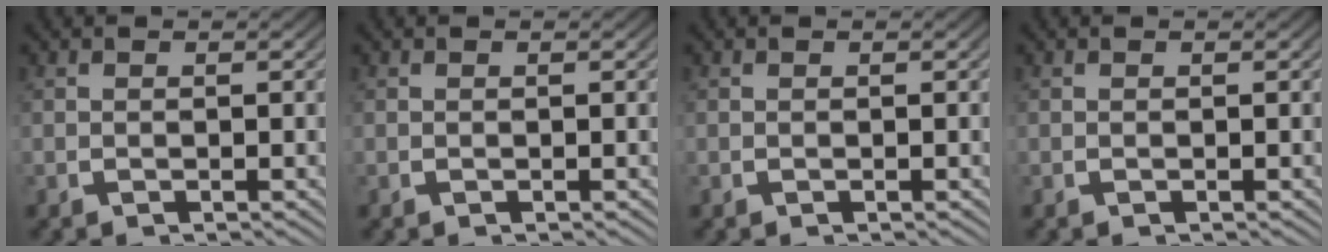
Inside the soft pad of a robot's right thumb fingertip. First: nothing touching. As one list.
[{"total": 0.0}, {"total": 0.0}, {"total": 0.0}]